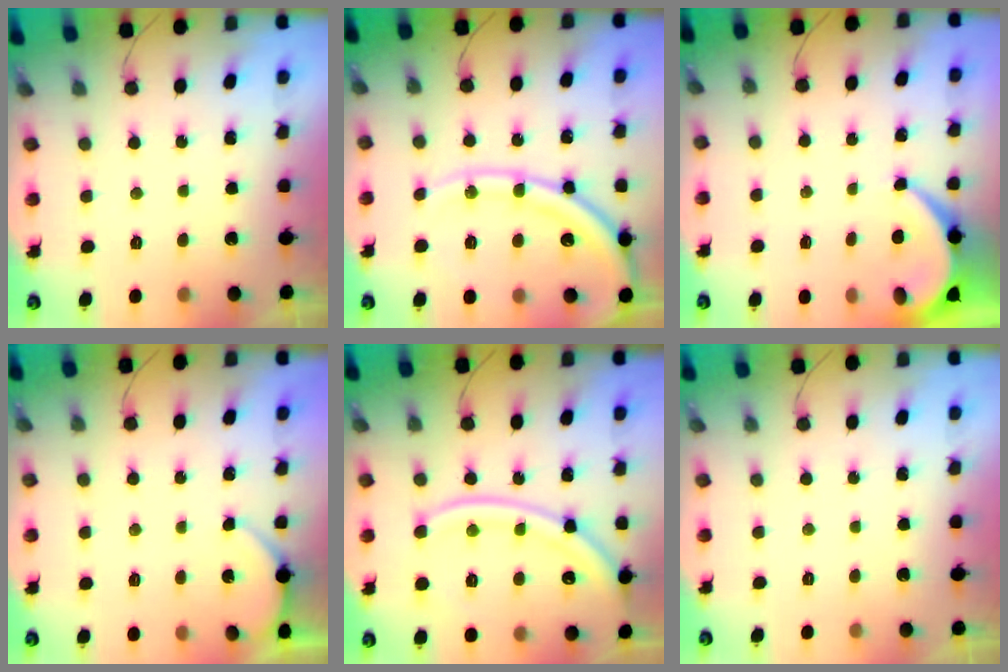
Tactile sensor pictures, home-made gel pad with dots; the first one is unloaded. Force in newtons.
{"total": 16.0, "press": 15.8, "slide": 2.1}
{"total": 6.3, "press": 6.3, "slide": 0.2}
{"total": 2.3, "press": 2.2, "slide": 0.4}
{"total": 16.3, "press": 16.2, "slide": 2.0}
{"total": 0.0}